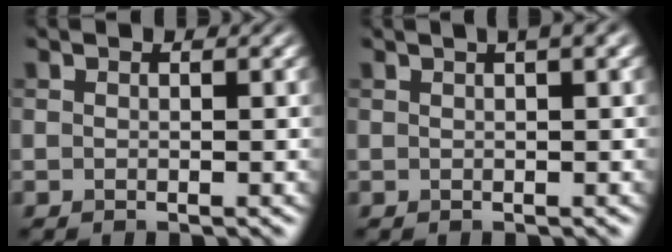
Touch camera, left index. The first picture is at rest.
{"total": 2.6, "force": [1.4, 0.7, 2.1], "torque": [-0.022, 0.006, 0.012]}